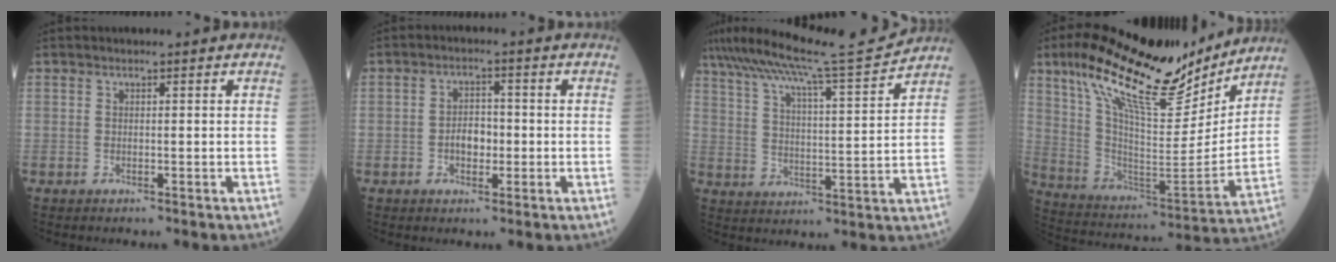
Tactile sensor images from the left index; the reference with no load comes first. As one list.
[{"total": 3.7, "force": [-0.8, 2.2, 2.8], "torque": [-0.051, 0.007, -0.016]}, {"total": 14.6, "force": [13.4, -1.7, 5.5], "torque": [-0.103, -0.021, 0.207]}, {"total": 22.9, "force": [16.3, 6.2, 14.9], "torque": [-0.262, 0.011, 0.279]}]